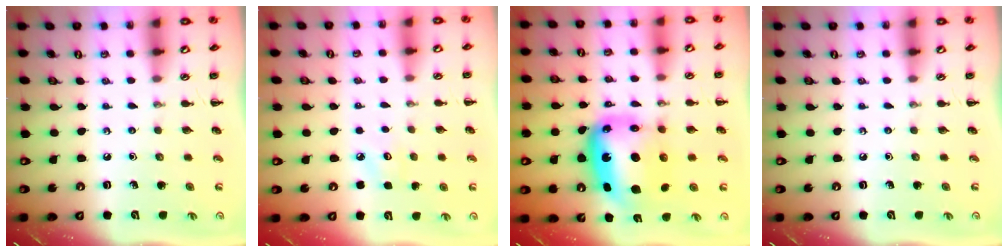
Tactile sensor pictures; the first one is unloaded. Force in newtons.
{"total": 3.0, "press": 2.9, "slide": 0.8}
{"total": 14.2, "press": 13.6, "slide": 4.0}
{"total": 0.0}